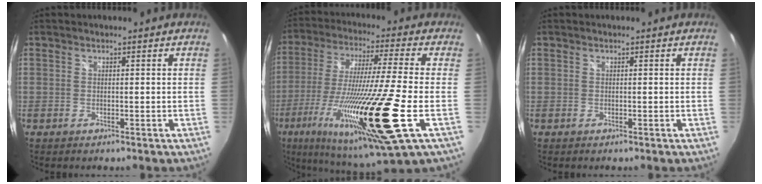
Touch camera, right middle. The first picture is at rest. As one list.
[{"total": 25.6, "force": [-9.6, 1.5, 23.7], "torque": [-0.439, -0.074, -0.169]}, {"total": 0.0}]